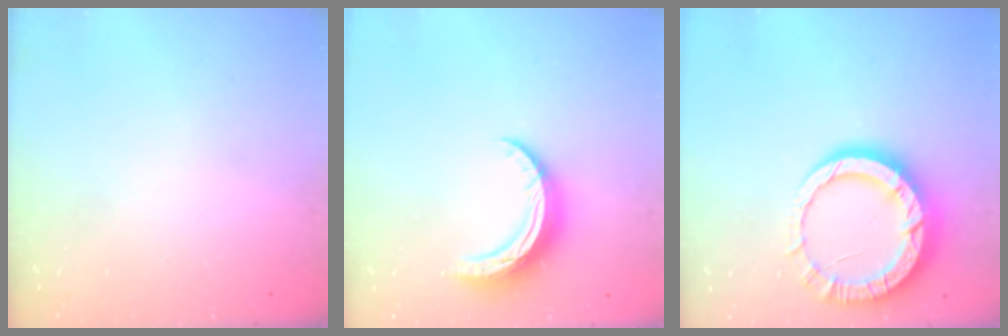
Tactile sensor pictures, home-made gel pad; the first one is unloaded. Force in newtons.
{"total": 10.5, "press": 10.5, "slide": 0.2}
{"total": 13.4, "press": 13.3, "slide": 1.4}